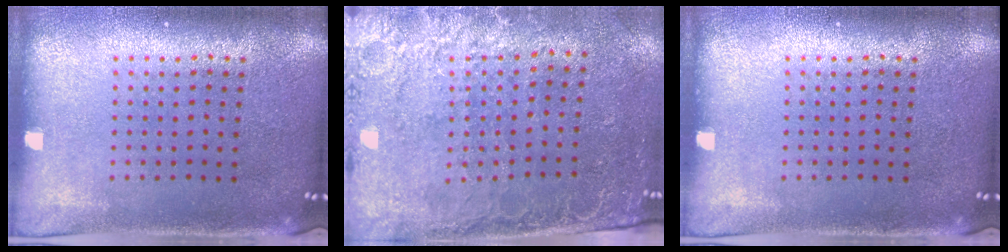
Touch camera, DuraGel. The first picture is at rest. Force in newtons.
{"total": 2.6, "press": 2.2, "slide": 1.2}
{"total": 0.0}